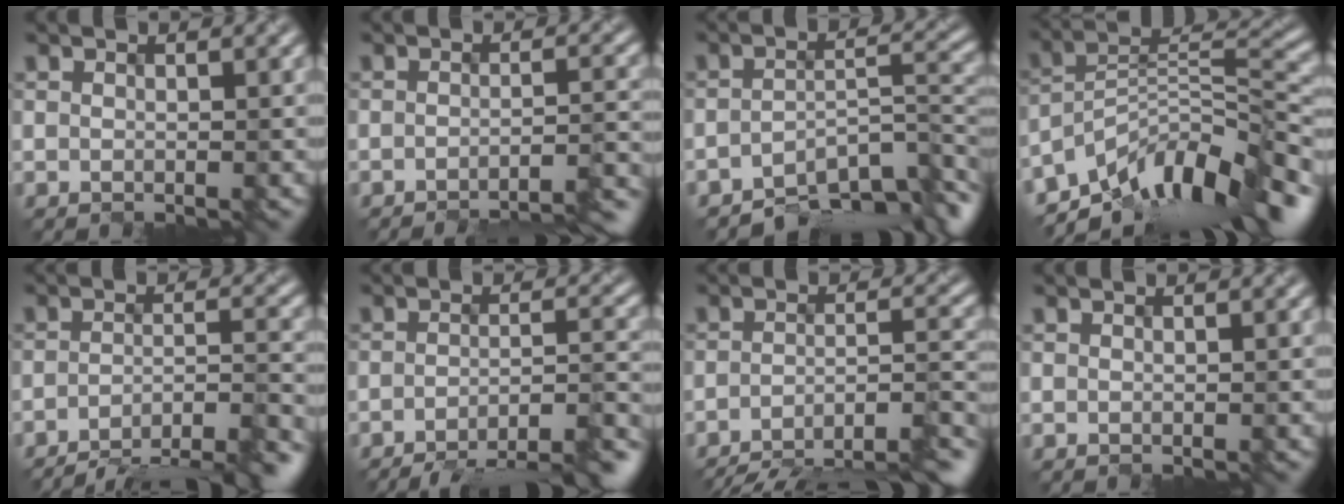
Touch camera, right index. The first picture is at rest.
{"total": 5.5, "force": [-4.3, 0.6, 3.3], "torque": [-0.033, 0.007, -0.057]}
{"total": 8.3, "force": [-6.4, 2.7, 4.5], "torque": [-0.053, -0.004, -0.100]}
{"total": 11.5, "force": [-8.8, 3.3, 6.5], "torque": [-0.100, 0.020, -0.161]}
{"total": 8.7, "force": [-7.2, 1.5, 4.8], "torque": [-0.060, -0.002, -0.100]}
{"total": 9.0, "force": [-7.2, 1.5, 5.2], "torque": [-0.064, 0.000, -0.090]}
{"total": 10.1, "force": [-8.5, 2.0, 5.1], "torque": [-0.069, 0.002, -0.109]}
{"total": 0.0}